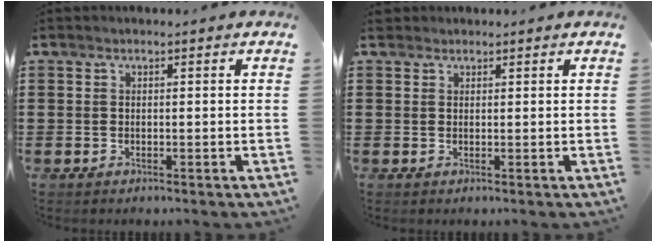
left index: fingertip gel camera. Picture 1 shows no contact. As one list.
[{"total": 1.0, "force": [0.8, 0.6, 0.2], "torque": [-0.007, 0.004, 0.016]}]